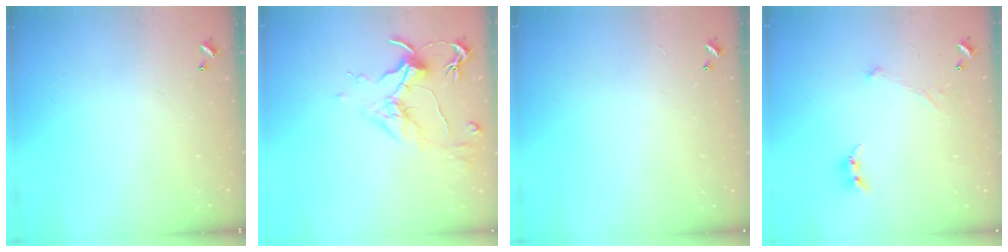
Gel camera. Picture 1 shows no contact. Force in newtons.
{"total": 1.7, "press": 1.4, "slide": 0.9}
{"total": 2.8, "press": 2.8, "slide": 0.3}
{"total": 0.0}